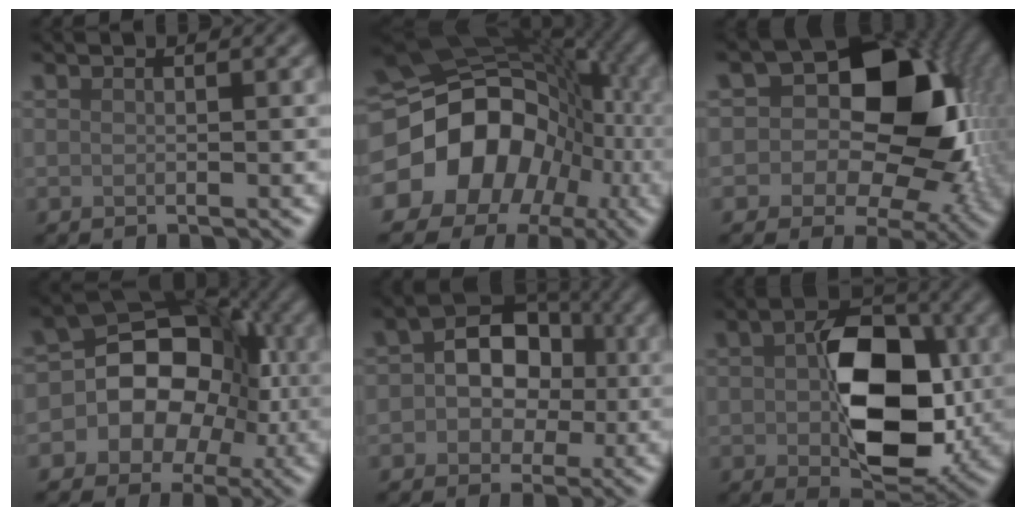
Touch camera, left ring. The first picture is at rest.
{"total": 18.8, "force": [-4.2, 15.6, 9.6], "torque": [-0.187, -0.011, -0.094]}
{"total": 14.5, "force": [1.0, 10.6, 9.9], "torque": [-0.087, 0.009, -0.012]}
{"total": 13.2, "force": [-1.3, 11.1, 7.1], "torque": [-0.102, 0.044, -0.061]}
{"total": 6.5, "force": [0.3, 5.1, 4.1], "torque": [-0.040, 0.009, -0.012]}
{"total": 10.3, "force": [0.1, 6.3, 8.2], "torque": [-0.136, -0.007, 0.008]}